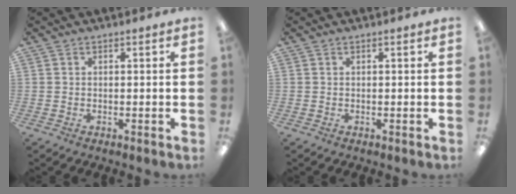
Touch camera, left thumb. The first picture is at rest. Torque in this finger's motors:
{"motor_torque": [0.00, 0.00, 0.00, 0.00, 0.00]}